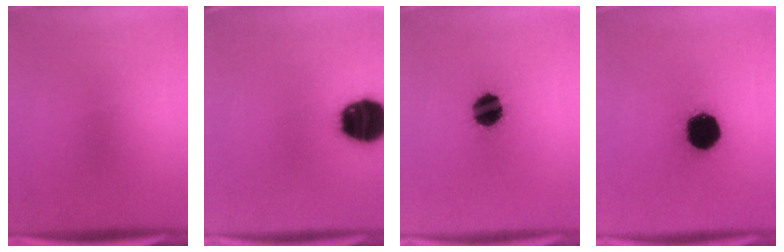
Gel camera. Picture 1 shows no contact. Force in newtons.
{"total": 16.7}
{"total": 11.0}
{"total": 16.2}